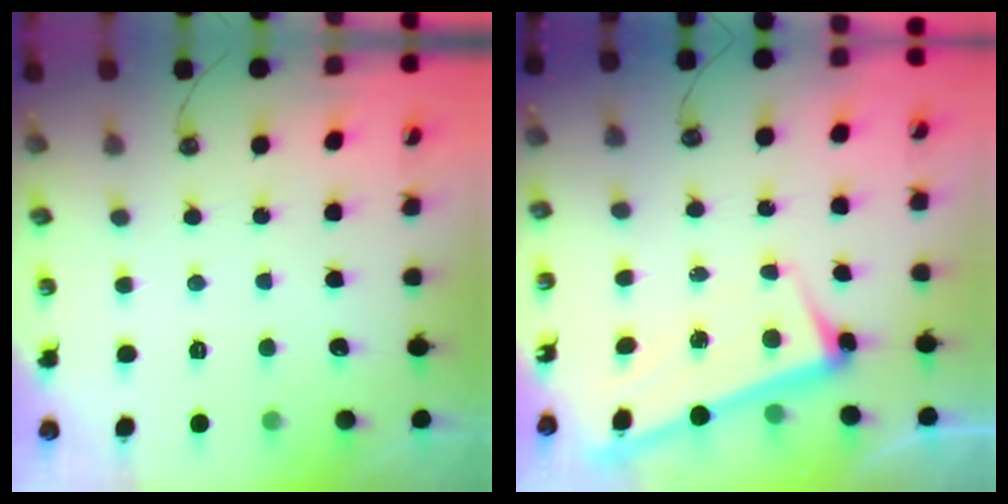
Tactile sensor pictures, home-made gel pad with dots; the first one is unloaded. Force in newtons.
{"total": 2.6, "press": 2.6, "slide": 0.6}